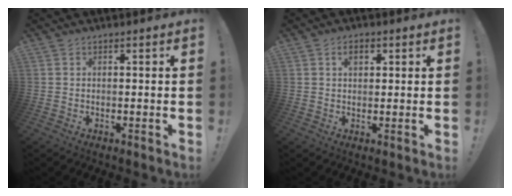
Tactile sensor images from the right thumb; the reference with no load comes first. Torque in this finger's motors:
{"motor_torque": [0.30, 0.60, 0.13, -0.18, 0.00]}